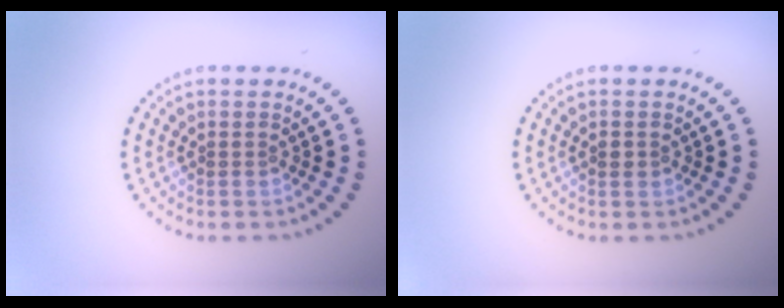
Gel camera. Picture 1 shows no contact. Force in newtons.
{"total": 0.9, "press": 0.9, "slide": 0.0}